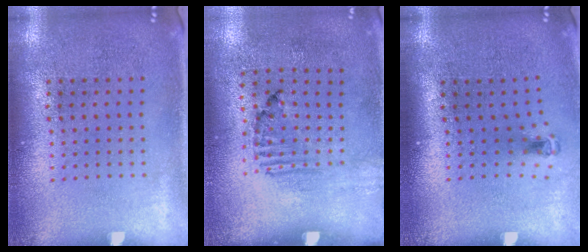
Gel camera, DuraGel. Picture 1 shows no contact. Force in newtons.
{"total": 1.6, "press": 1.1, "slide": 1.2}
{"total": 0.7, "press": 0.4, "slide": 0.6}